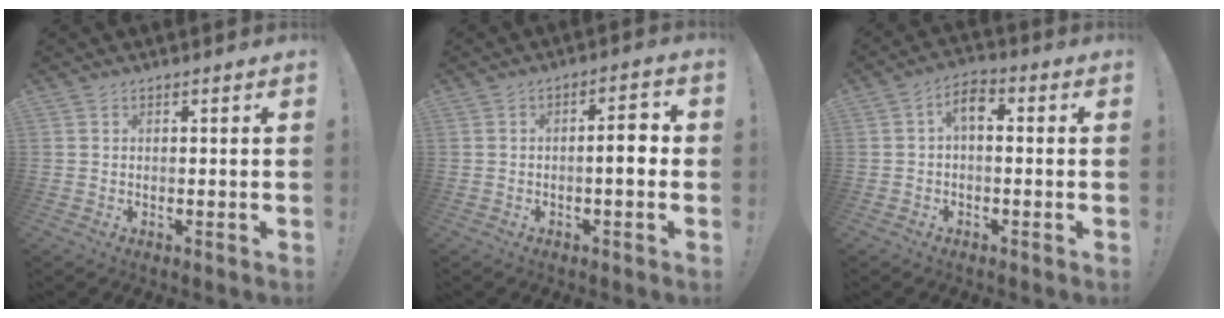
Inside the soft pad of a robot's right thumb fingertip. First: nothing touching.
{"total": 5.5, "force": [-0.6, 1.3, 5.3], "torque": [-0.076, 0.008, -0.014]}
{"total": 5.0, "force": [0.1, 2.7, 4.2], "torque": [-0.079, 0.006, -0.002]}